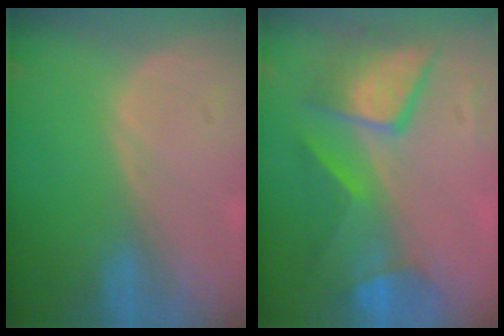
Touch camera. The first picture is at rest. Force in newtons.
{"total": 8.9, "press": 8.8, "slide": 0.7}